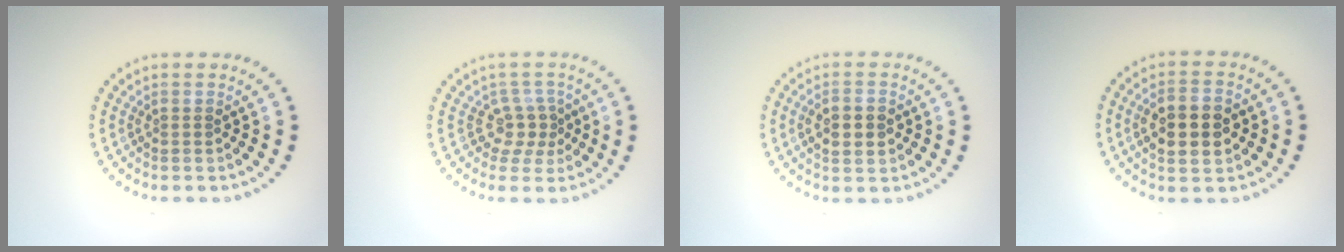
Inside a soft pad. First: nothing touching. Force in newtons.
{"total": 2.5, "press": 1.7, "slide": 1.8}
{"total": 2.9, "press": 2.9, "slide": 0.1}
{"total": 4.3, "press": 4.3, "slide": 0.3}